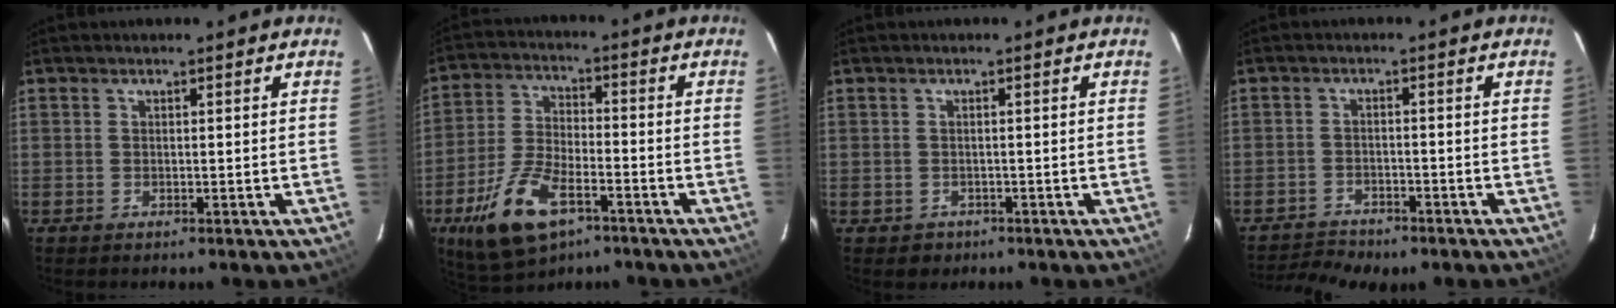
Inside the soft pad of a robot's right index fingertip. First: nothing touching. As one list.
[{"total": 13.8, "force": [-7.4, 6.1, 10.0], "torque": [-0.218, -0.017, -0.135]}, {"total": 2.2, "force": [-0.8, 2.0, 0.2], "torque": [-0.005, 0.003, -0.007]}, {"total": 7.4, "force": [-6.7, 2.0, 2.5], "torque": [-0.071, -0.011, -0.107]}]